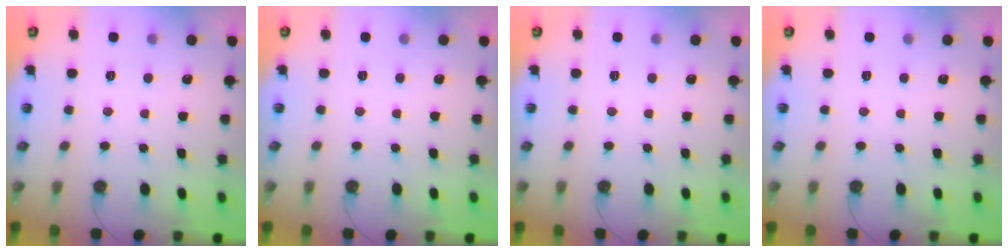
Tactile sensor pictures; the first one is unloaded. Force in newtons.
{"total": 0.0}
{"total": 0.0}
{"total": 0.0}